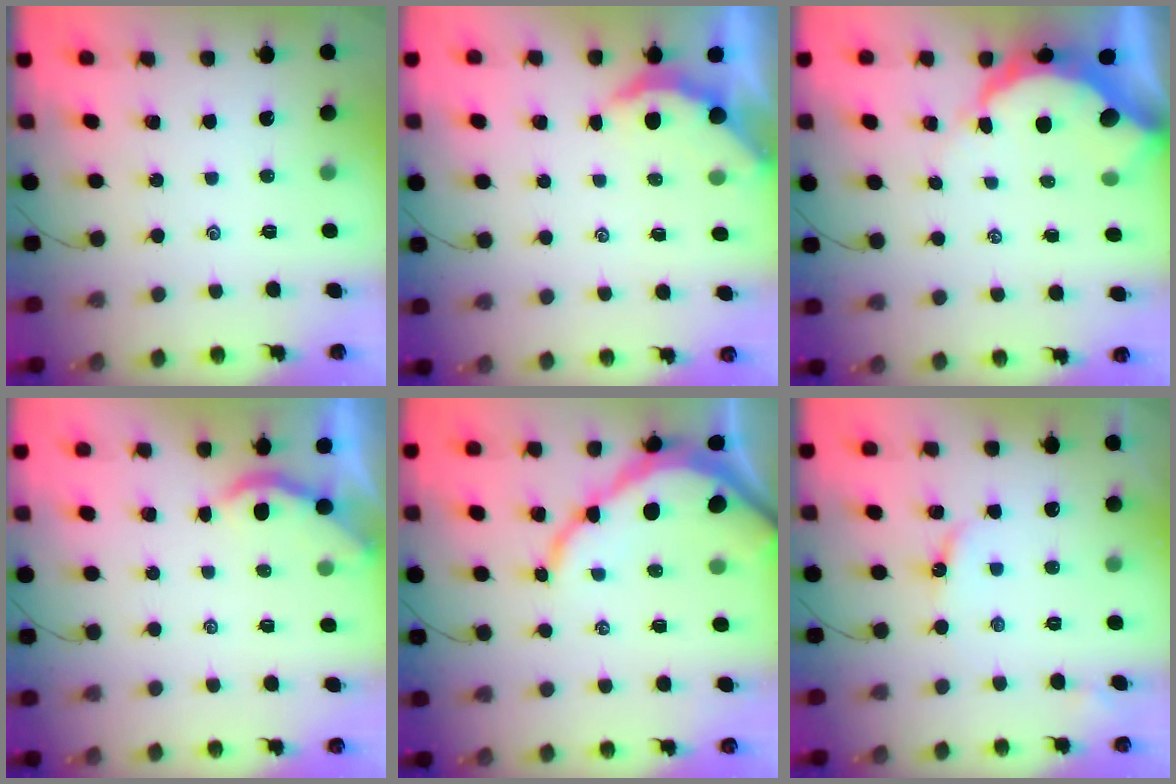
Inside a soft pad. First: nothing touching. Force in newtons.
{"total": 2.3, "press": 2.3, "slide": 0.2}
{"total": 8.6, "press": 8.6, "slide": 0.8}
{"total": 2.2, "press": 2.2, "slide": 0.1}
{"total": 9.2, "press": 9.1, "slide": 1.0}
{"total": 4.7, "press": 4.7, "slide": 0.6}